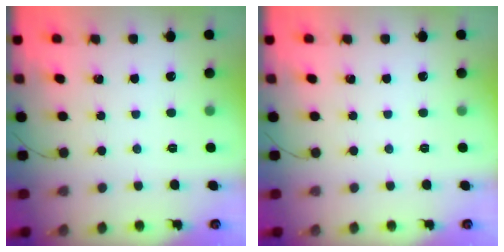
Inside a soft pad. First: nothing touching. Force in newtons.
{"total": 0.0}